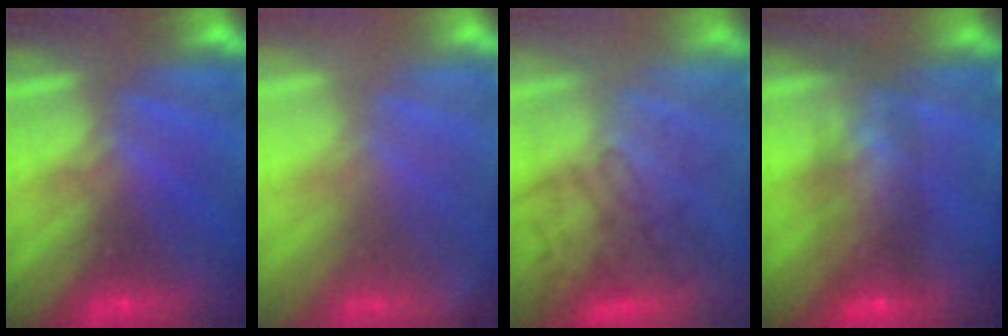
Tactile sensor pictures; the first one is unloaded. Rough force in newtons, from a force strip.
{"total": 1.6}
{"total": 3.4}
{"total": 6.9}